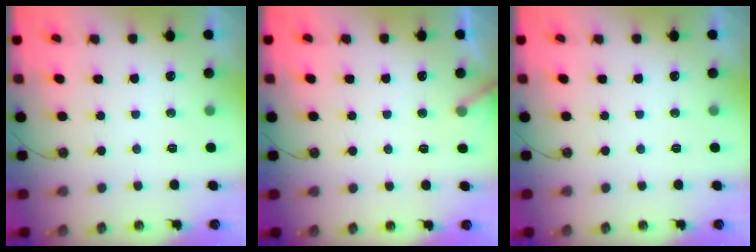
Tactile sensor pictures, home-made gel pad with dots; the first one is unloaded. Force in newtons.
{"total": 5.1, "press": 5.0, "slide": 0.2}
{"total": 0.0}